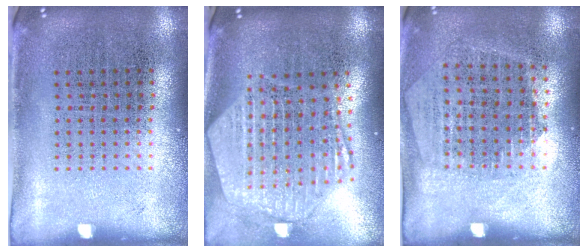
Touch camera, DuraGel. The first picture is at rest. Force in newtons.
{"total": 2.7, "press": 2.2, "slide": 1.6}
{"total": 1.3, "press": 1.2, "slide": 0.6}